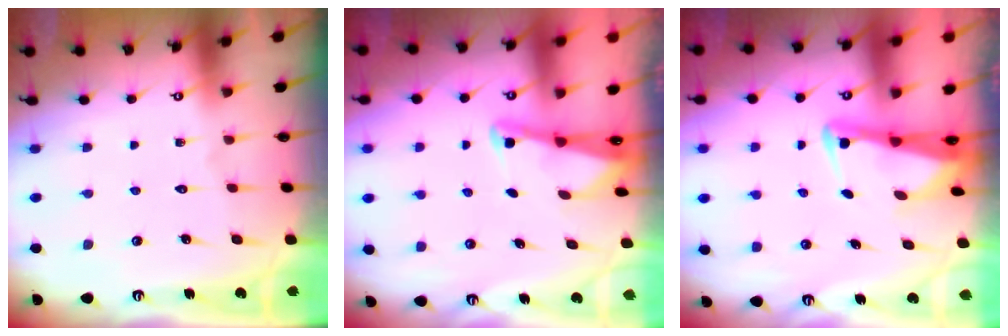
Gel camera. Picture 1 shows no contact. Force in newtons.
{"total": 2.2, "press": 2.2, "slide": 0.3}
{"total": 3.8, "press": 3.7, "slide": 0.6}